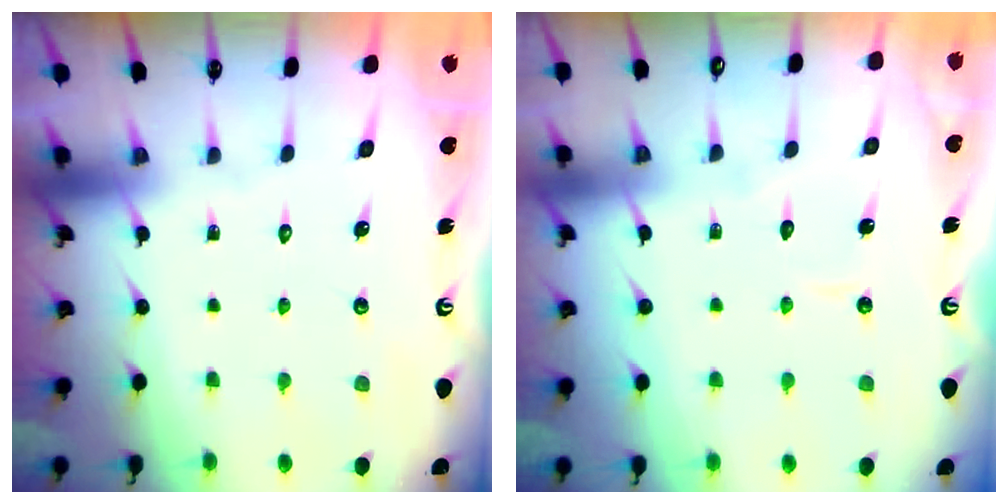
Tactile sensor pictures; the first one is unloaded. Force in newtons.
{"total": 2.9, "press": 2.9, "slide": 0.2}